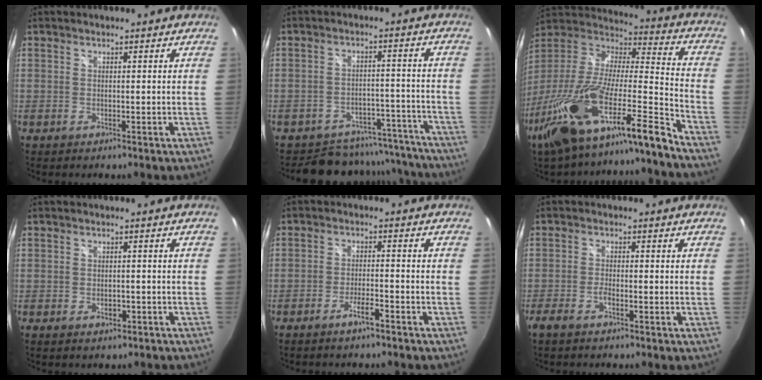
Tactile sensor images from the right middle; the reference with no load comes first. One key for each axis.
{"total": 15.0, "fx": -13.5, "fy": 6.2, "fz": 2.1, "tx": -0.045, "ty": 0.044, "tz": -0.162}
{"total": 26.8, "fx": -19.3, "fy": 2.2, "fz": 18.4, "tx": -0.306, "ty": -0.062, "tz": -0.337}
{"total": 2.3, "fx": -1.5, "fy": 1.3, "fz": 1.2, "tx": -0.020, "ty": -0.001, "tz": -0.018}
{"total": 3.5, "fx": -2.8, "fy": 0.2, "fz": 2.0, "tx": -0.055, "ty": 0.003, "tz": -0.048}
{"total": 3.6, "fx": -2.7, "fy": 0.7, "fz": 2.2, "tx": -0.064, "ty": 0.003, "tz": -0.056}